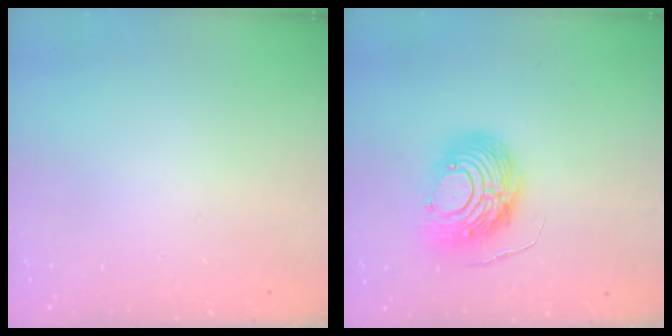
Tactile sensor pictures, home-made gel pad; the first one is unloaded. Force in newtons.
{"total": 12.4, "press": 12.3, "slide": 1.1}